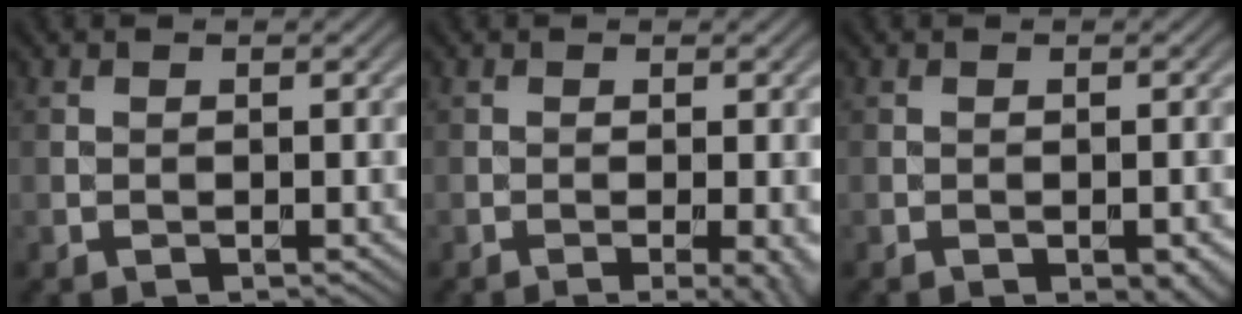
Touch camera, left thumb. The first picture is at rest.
{"total": 3.5, "force": [-1.0, 0.6, 3.3], "torque": [-0.045, -0.003, -0.014]}
{"total": 3.2, "force": [-1.7, 1.2, 2.4], "torque": [-0.029, -0.001, -0.016]}